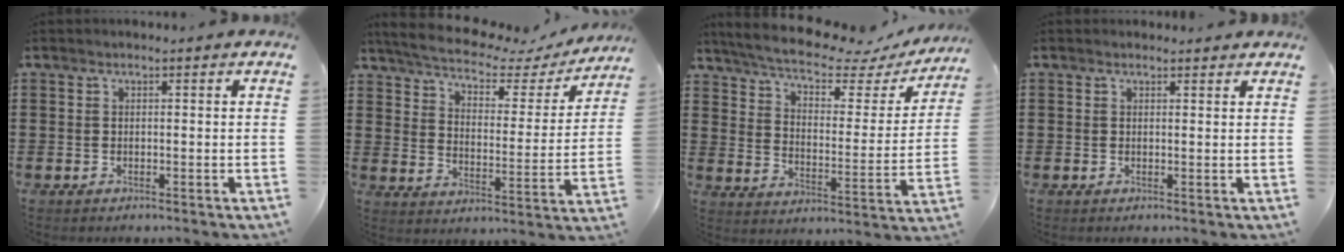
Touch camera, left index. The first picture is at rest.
{"total": 5.7, "force": [5.0, 1.2, 2.4], "torque": [-0.073, -0.030, 0.081]}
{"total": 7.7, "force": [6.6, 1.4, 3.7], "torque": [-0.093, -0.039, 0.109]}
{"total": 0.9, "force": [0.9, 0.3, 0.1], "torque": [-0.004, 0.001, 0.018]}